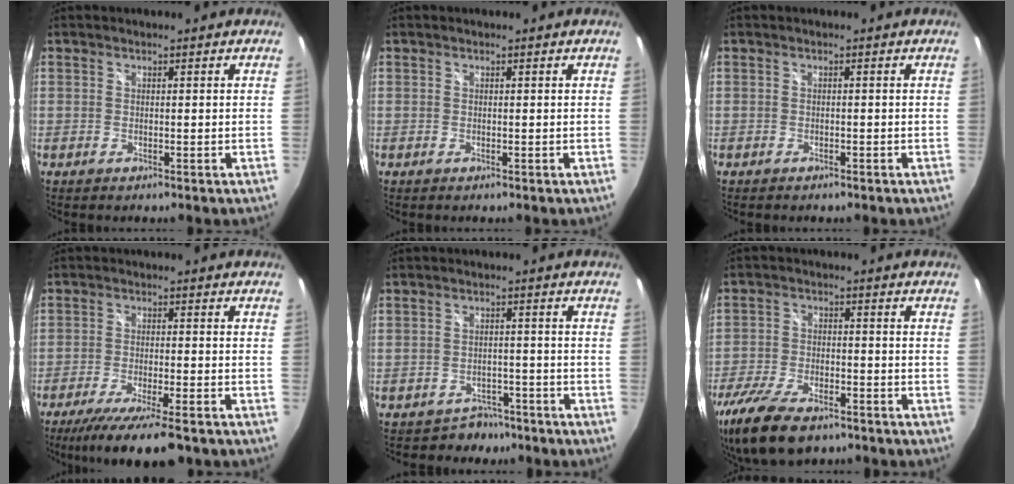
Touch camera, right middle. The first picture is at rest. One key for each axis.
{"total": 0.0}
{"total": 0.9, "fx": -0.8, "fy": 0.5, "fz": 0.3, "tx": -0.009, "ty": 0.001, "tz": -0.010}
{"total": 10.6, "fx": -8.3, "fy": -0.3, "fz": 6.5, "tx": -0.135, "ty": -0.031, "tz": -0.135}
{"total": 4.9, "fx": -3.8, "fy": 3.2, "fz": -0.2, "tx": 0.003, "ty": 0.022, "tz": -0.054}
{"total": 15.5, "fx": -10.8, "fy": 6.5, "fz": 9.0, "tx": -0.210, "ty": -0.037, "tz": -0.190}